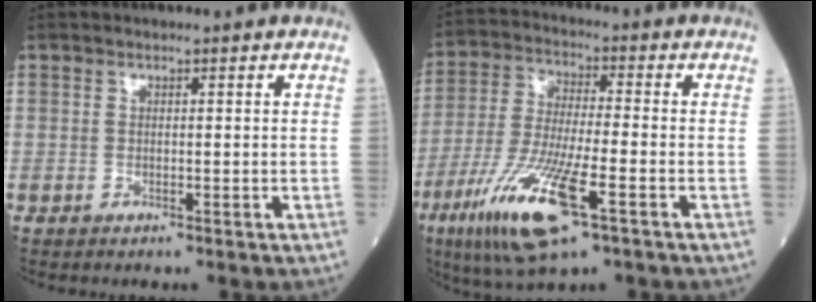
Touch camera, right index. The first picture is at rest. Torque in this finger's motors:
{"motor_torque": [1.39, -0.75, 0.36, 0.21]}